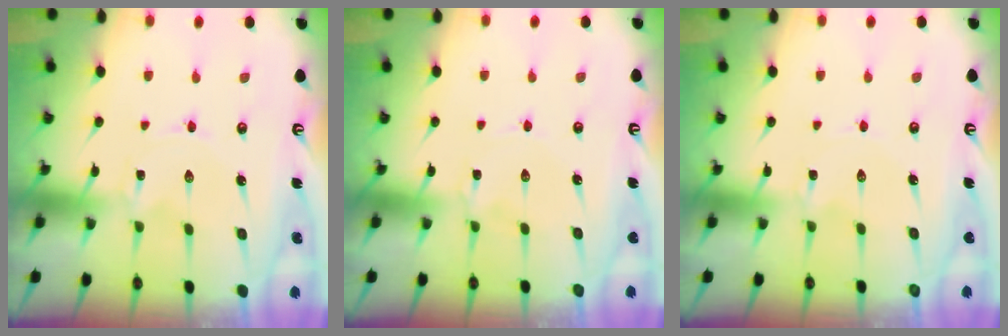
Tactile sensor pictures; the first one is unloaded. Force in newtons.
{"total": 1.8, "press": 1.8, "slide": 0.3}
{"total": 0.0}